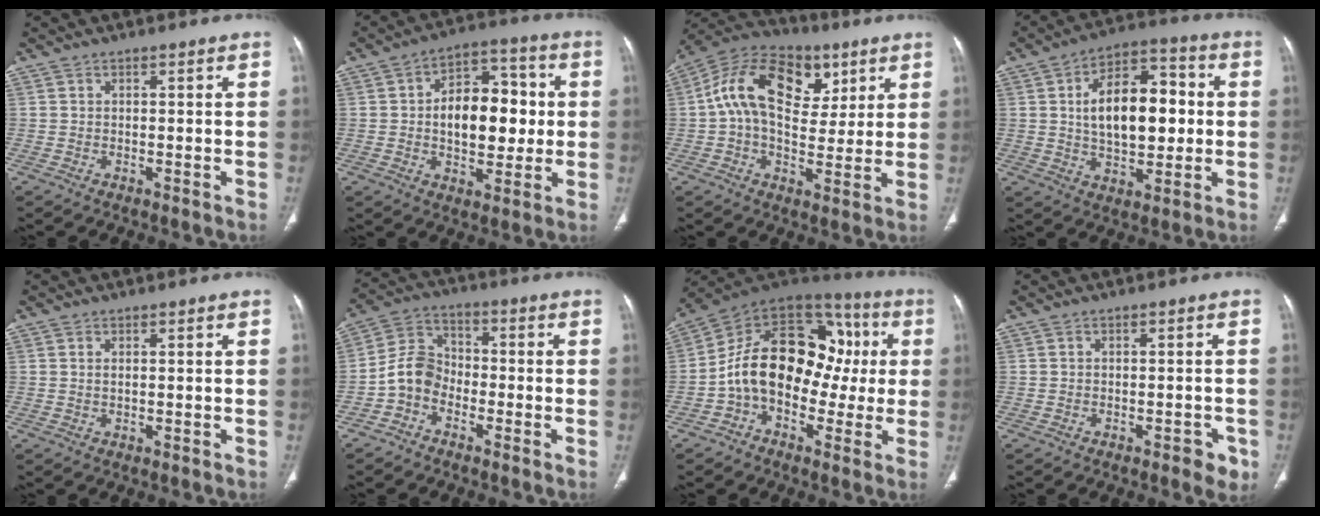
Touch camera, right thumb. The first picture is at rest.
{"total": 14.7, "force": [0.5, 9.1, 11.6], "torque": [-0.128, 0.025, 0.008]}
{"total": 18.5, "force": [5.4, 11.9, 13.2], "torque": [-0.201, 0.007, 0.079]}
{"total": 16.3, "force": [1.5, 9.2, 13.4], "torque": [-0.183, 0.022, 0.022]}
{"total": 0.6, "force": [0.2, 0.2, 0.5], "torque": [-0.016, 0.002, 0.005]}
{"total": 7.0, "force": [-2.9, 5.3, 3.5], "torque": [-0.059, 0.035, -0.071]}
{"total": 20.2, "force": [-0.9, 14.0, 14.5], "torque": [-0.184, 0.063, -0.026]}
{"total": 3.1, "force": [-1.6, 1.4, 2.2], "torque": [-0.014, 0.007, -0.018]}